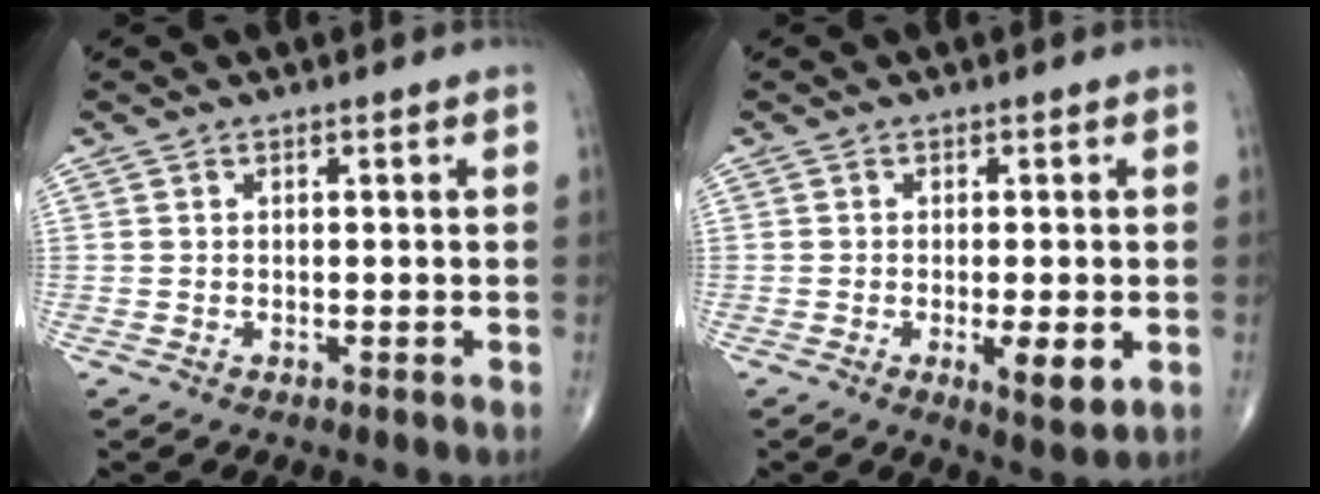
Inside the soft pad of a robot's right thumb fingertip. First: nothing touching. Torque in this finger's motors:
{"motor_torque": [1.07, 0.87, -0.12, -0.12, 0.18]}